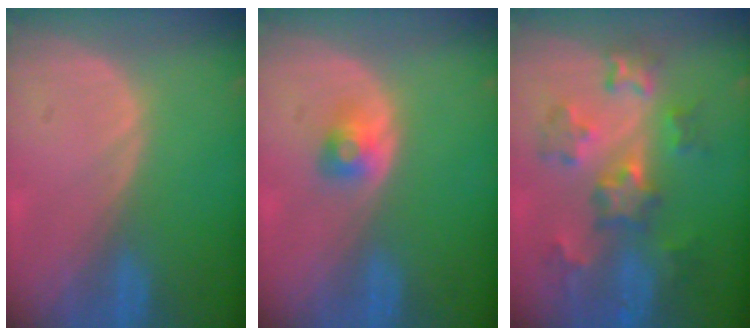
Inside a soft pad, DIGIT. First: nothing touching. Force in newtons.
{"total": 2.6, "press": 2.4, "slide": 1.0}
{"total": 7.9, "press": 7.7, "slide": 1.6}